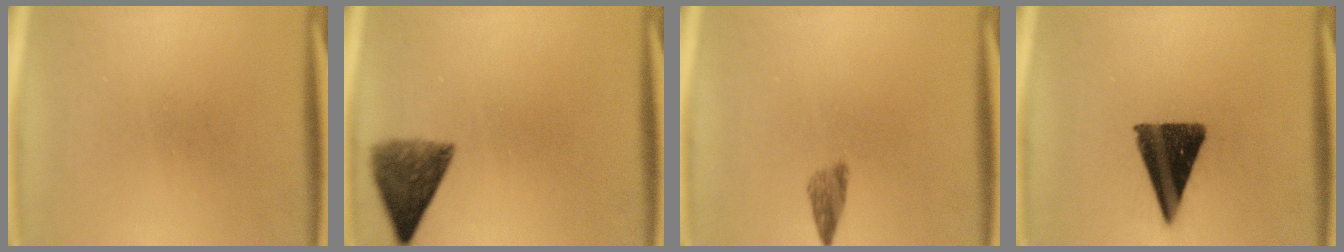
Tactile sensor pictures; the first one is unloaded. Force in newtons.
{"total": 6.9}
{"total": 2.1}
{"total": 13.0}